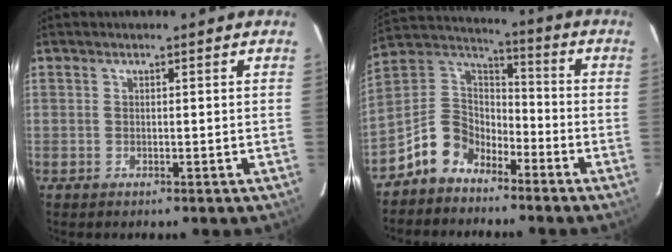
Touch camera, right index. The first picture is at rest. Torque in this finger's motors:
{"motor_torque": [0.38, -0.44, -0.04, -0.10]}